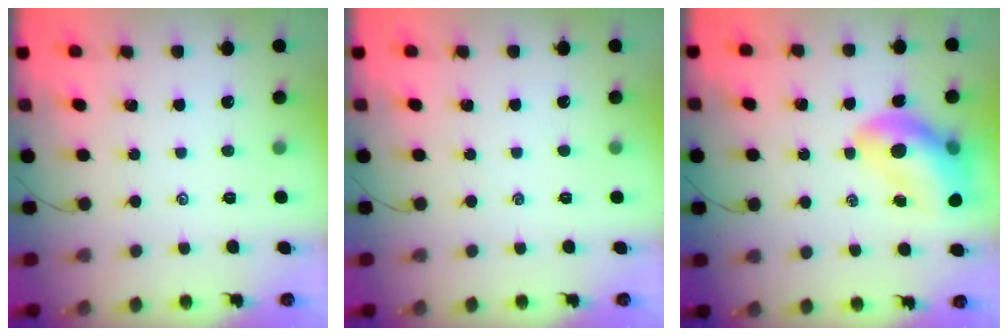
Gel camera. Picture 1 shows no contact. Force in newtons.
{"total": 0.0}
{"total": 14.6, "press": 13.9, "slide": 4.4}